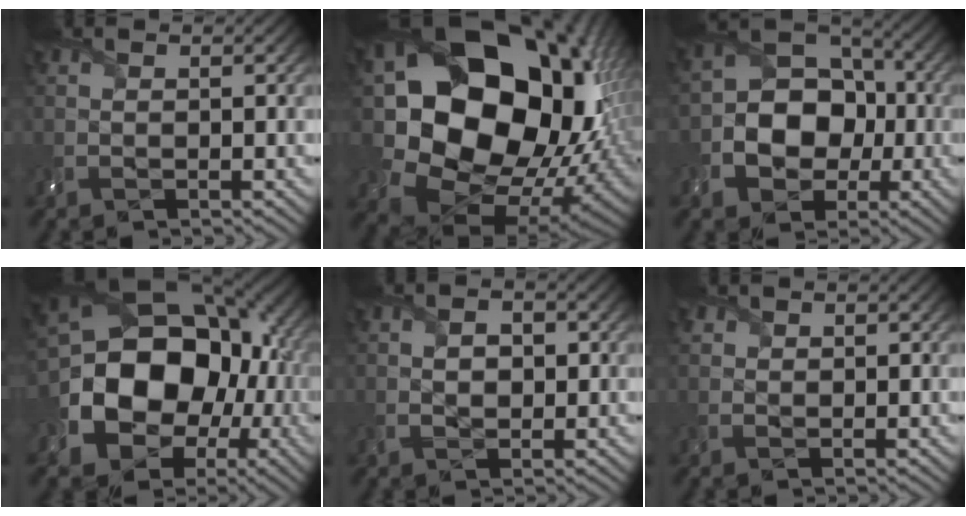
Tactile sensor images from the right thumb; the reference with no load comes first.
{"total": 21.8, "force": [3.3, 17.1, 13.0], "torque": [-0.291, -0.037, 0.098]}
{"total": 10.2, "force": [-2.2, 8.1, 5.9], "torque": [-0.097, -0.012, -0.055]}
{"total": 18.8, "force": [-2.3, 14.2, 12.0], "torque": [-0.222, -0.028, -0.032]}
{"total": 2.8, "force": [0.3, 2.0, 1.9], "torque": [-0.041, -0.003, 0.009]}
{"total": 1.1, "force": [0.7, 0.8, -0.1], "torque": [-0.002, 0.004, 0.012]}